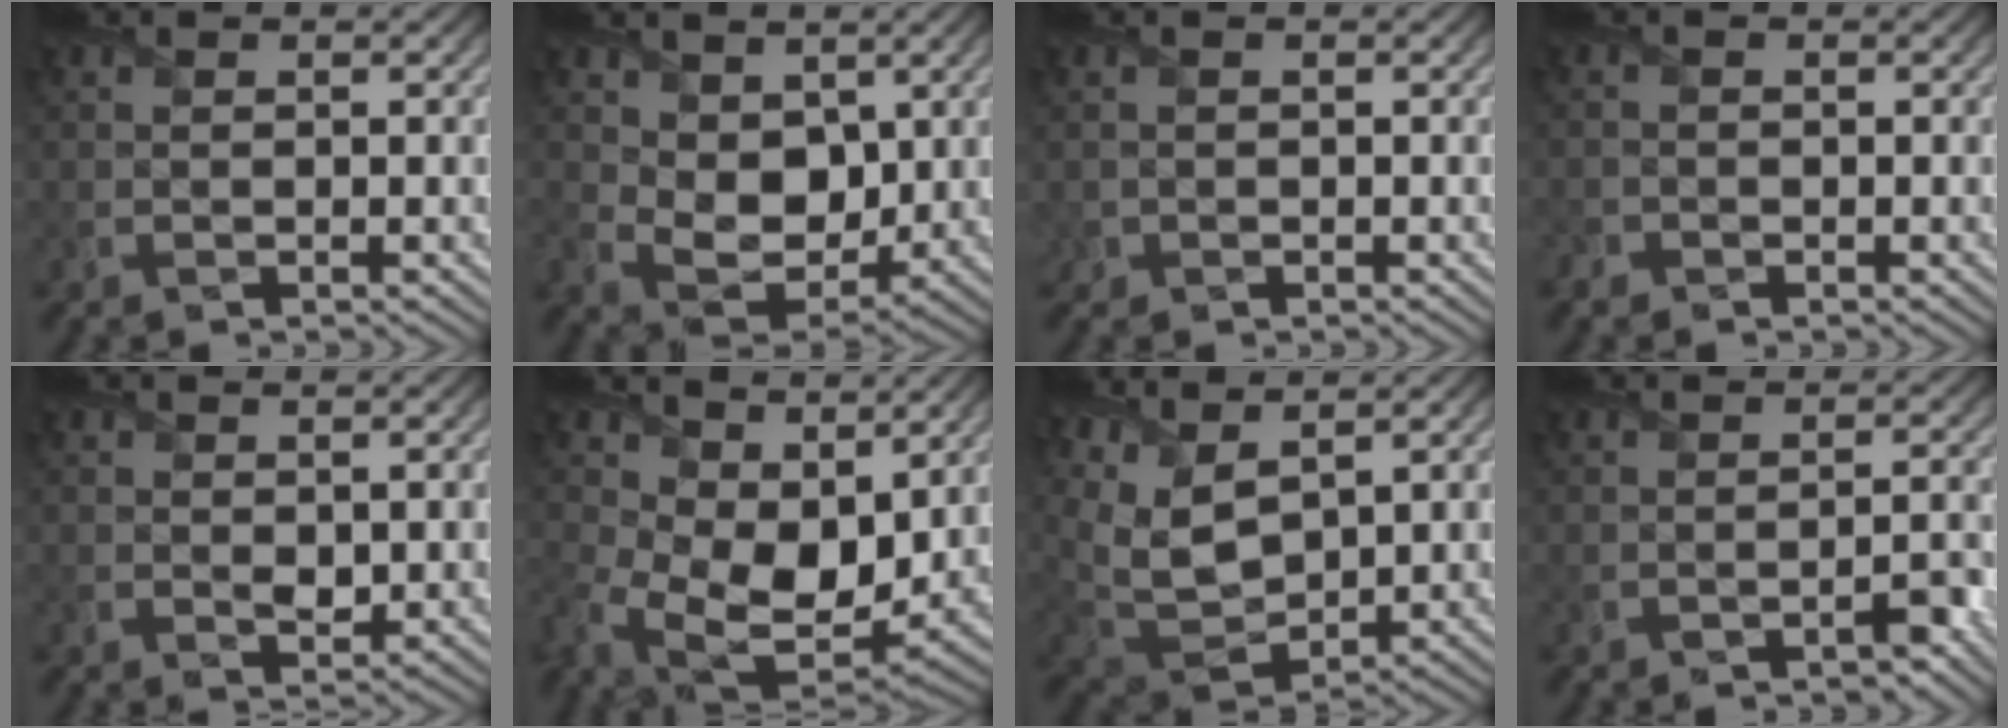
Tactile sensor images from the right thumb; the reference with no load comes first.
{"total": 7.3, "force": [2.3, 5.3, 4.5], "torque": [-0.117, -0.024, 0.043]}
{"total": 1.0, "force": [-0.3, 1.0, 0.1], "torque": [0.000, -0.007, -0.009]}
{"total": 1.0, "force": [-0.8, 0.6, 0.0], "torque": [-0.002, -0.002, -0.019]}
{"total": 1.6, "force": [0.4, 1.2, 1.1], "torque": [-0.024, -0.006, 0.010]}
{"total": 11.8, "force": [2.7, 8.1, 8.2], "torque": [-0.192, -0.032, 0.058]}
{"total": 9.6, "force": [5.3, 4.7, 6.5], "torque": [-0.193, 0.003, 0.114]}
{"total": 1.8, "force": [-1.1, 0.4, 1.3], "torque": [-0.018, 0.002, -0.016]}